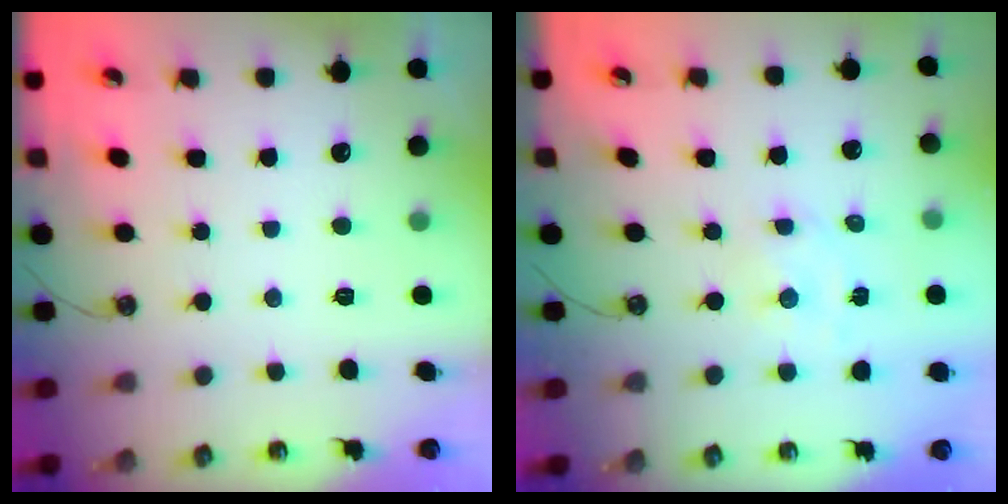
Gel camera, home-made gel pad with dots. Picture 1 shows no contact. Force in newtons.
{"total": 1.8, "press": 1.8, "slide": 0.0}